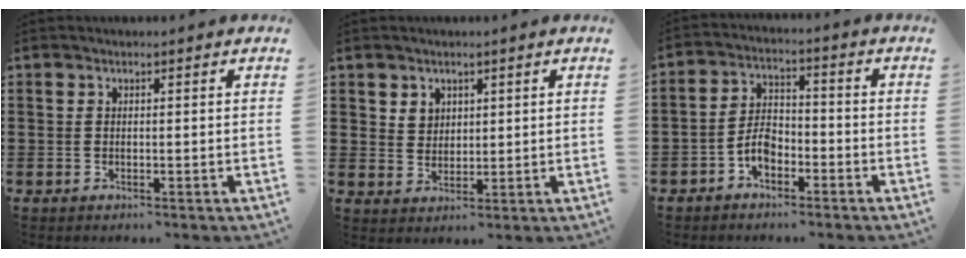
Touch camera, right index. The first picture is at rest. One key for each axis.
{"total": 2.9, "fx": 1.8, "fy": 2.2, "fz": 0.3, "tx": -0.015, "ty": 0.010, "tz": 0.034}
{"total": 4.6, "fx": -2.5, "fy": 2.5, "fz": 2.9, "tx": -0.066, "ty": 0.004, "tz": -0.051}